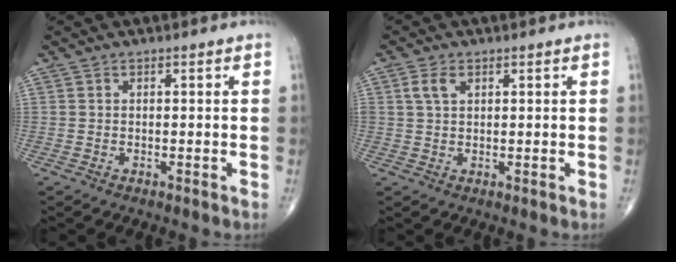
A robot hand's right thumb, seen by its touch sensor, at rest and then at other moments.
{"total": 3.1, "force": [1.2, 1.8, 2.2], "torque": [-0.046, 0.006, 0.026]}